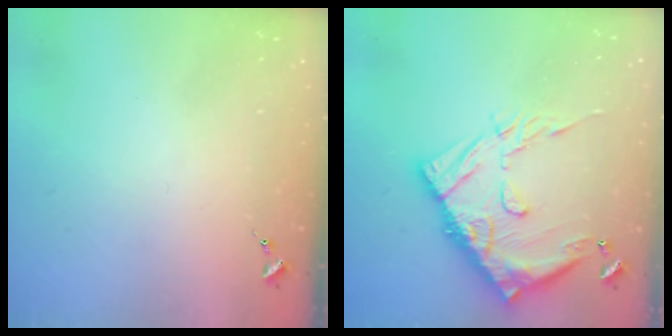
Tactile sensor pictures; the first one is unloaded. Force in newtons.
{"total": 19.6, "press": 19.5, "slide": 2.0}